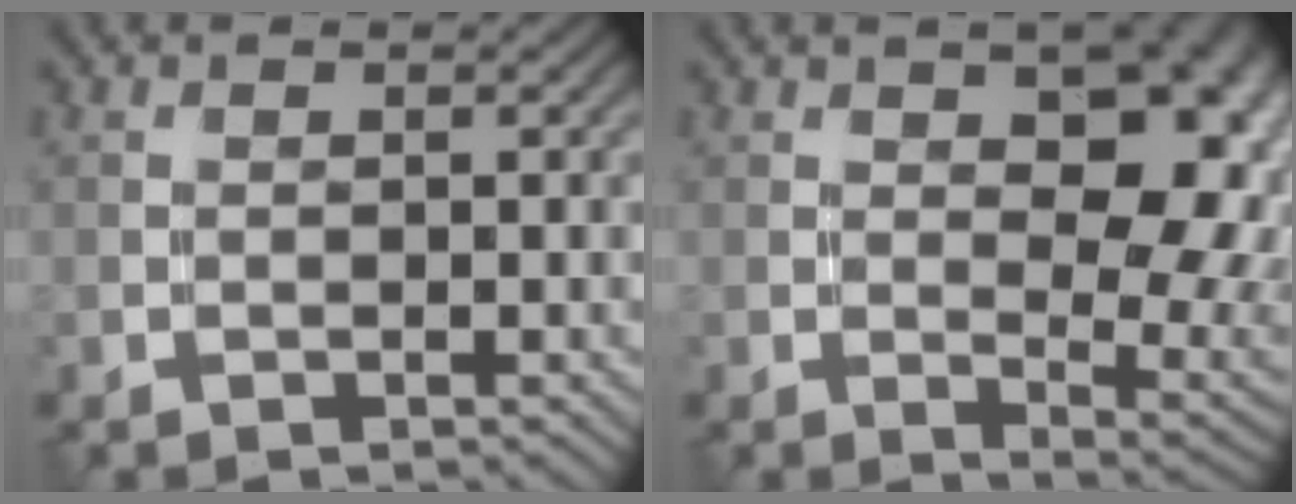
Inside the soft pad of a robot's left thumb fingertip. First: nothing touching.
{"total": 14.0, "force": [3.2, 6.8, 11.8], "torque": [-0.141, 0.008, 0.056]}